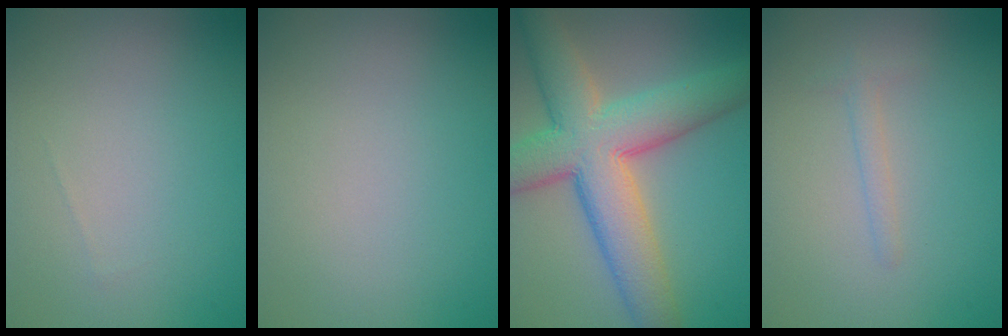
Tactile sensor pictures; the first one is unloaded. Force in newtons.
{"total": 0.0}
{"total": 9.9, "press": 9.9, "slide": 0.5}
{"total": 1.0, "press": 1.0, "slide": 0.0}